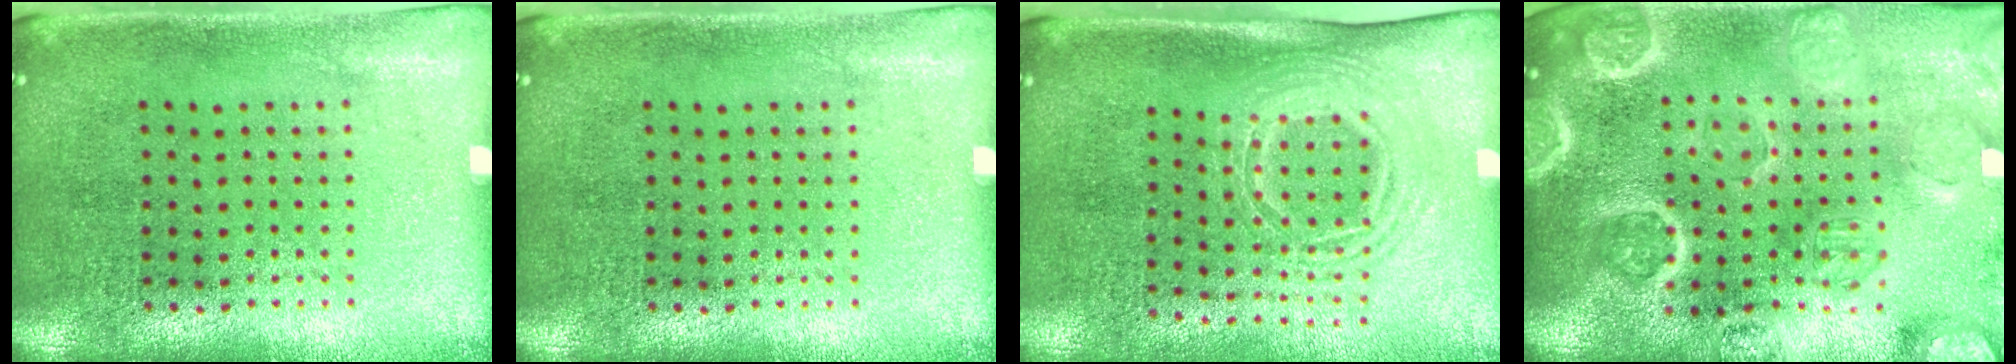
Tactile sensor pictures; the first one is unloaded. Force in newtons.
{"total": 0.0}
{"total": 1.6, "press": 1.3, "slide": 1.0}
{"total": 4.4, "press": 3.9, "slide": 1.9}